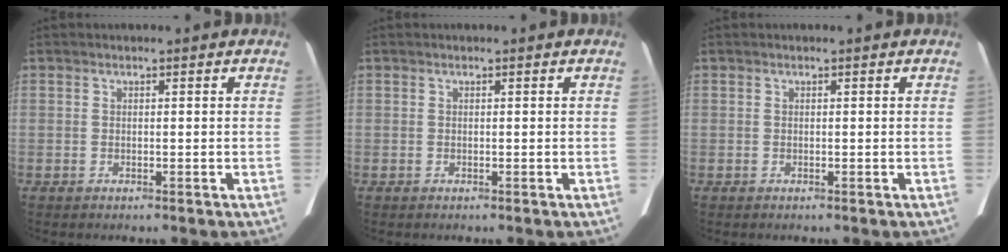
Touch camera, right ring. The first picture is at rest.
{"total": 0.0}
{"total": 0.0}